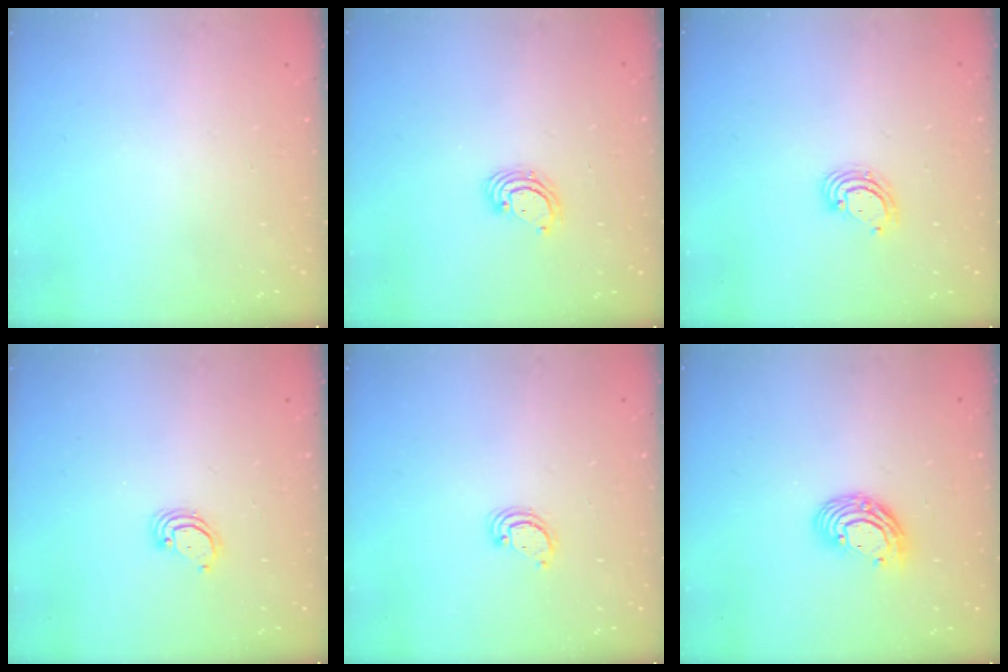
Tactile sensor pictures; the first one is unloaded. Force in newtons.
{"total": 4.0, "press": 3.9, "slide": 0.2}
{"total": 3.7, "press": 3.7, "slide": 0.3}
{"total": 3.2, "press": 3.2, "slide": 0.2}
{"total": 2.3, "press": 2.3, "slide": 0.2}
{"total": 9.5, "press": 9.5, "slide": 0.6}